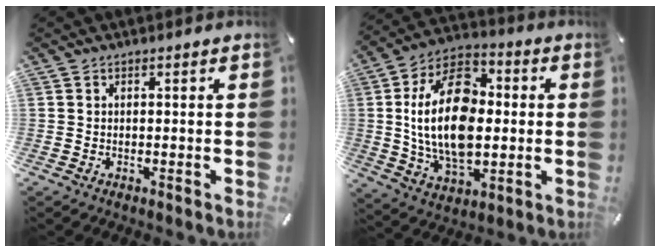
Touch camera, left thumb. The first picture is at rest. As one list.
[{"total": 21.8, "force": [0.7, 14.1, 16.6], "torque": [-0.339, 0.004, 0.007]}]